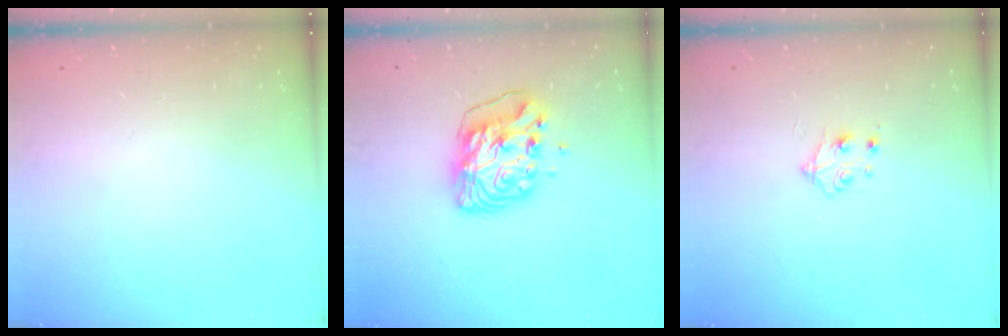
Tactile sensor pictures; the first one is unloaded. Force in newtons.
{"total": 10.5, "press": 10.4, "slide": 1.7}
{"total": 4.9, "press": 4.9, "slide": 0.7}